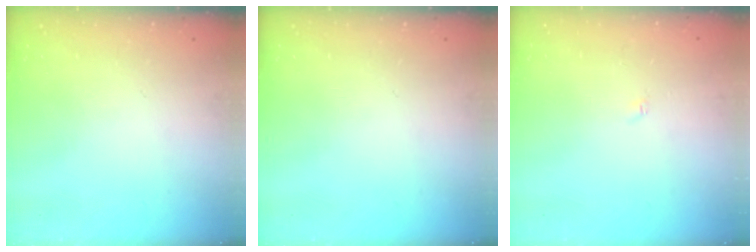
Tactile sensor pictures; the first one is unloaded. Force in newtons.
{"total": 0.0}
{"total": 1.9, "press": 1.9, "slide": 0.3}